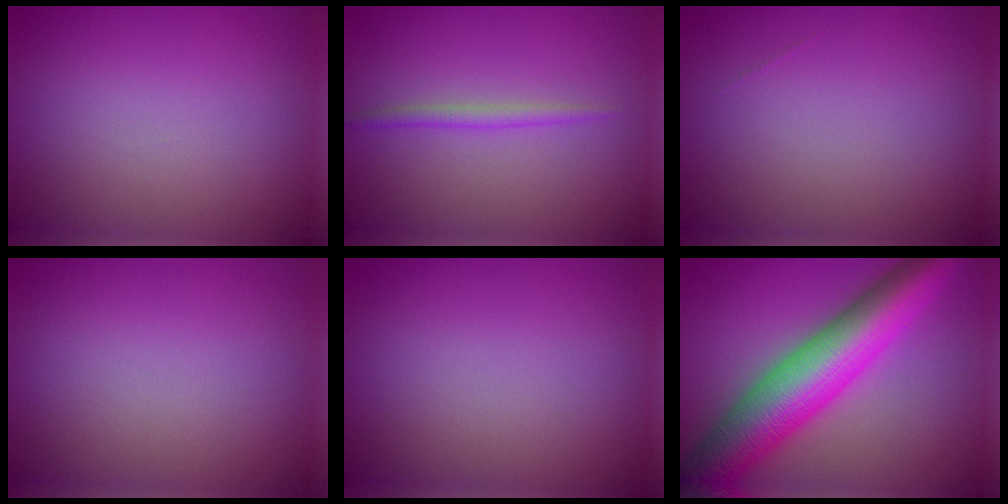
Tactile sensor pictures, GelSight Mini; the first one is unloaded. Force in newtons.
{"total": 1.2, "press": 1.2, "slide": 0.1}
{"total": 0.0}
{"total": 0.0}
{"total": 0.0}
{"total": 10.8, "press": 10.8, "slide": 0.0}